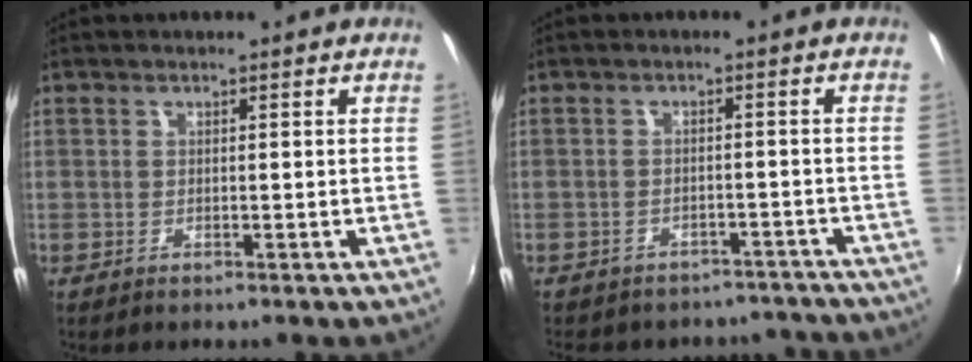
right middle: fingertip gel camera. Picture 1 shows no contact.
{"total": 11.8, "force": [-10.3, 5.1, 2.6], "torque": [-0.063, 0.009, -0.117]}